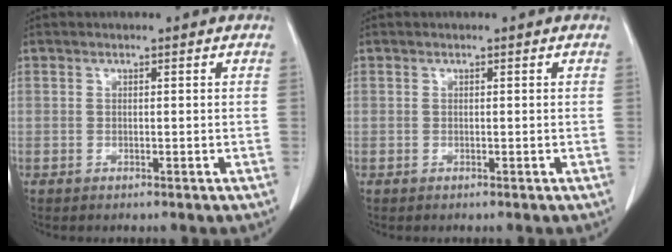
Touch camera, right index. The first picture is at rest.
{"total": 0.0}